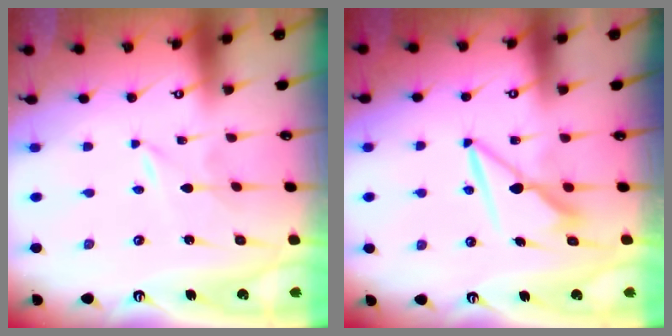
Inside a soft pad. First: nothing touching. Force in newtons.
{"total": 7.7, "press": 7.7, "slide": 0.3}